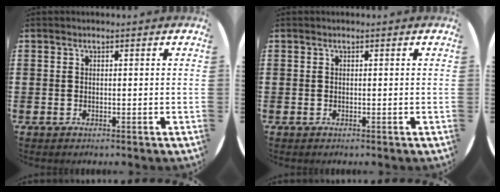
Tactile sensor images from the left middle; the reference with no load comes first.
{"total": 0.0}